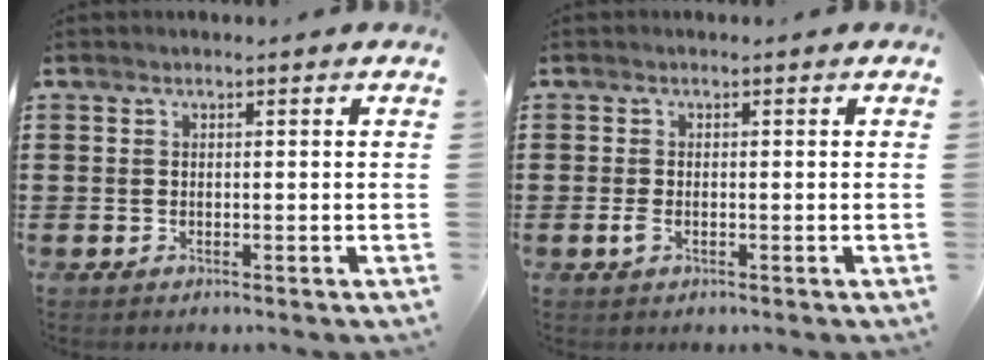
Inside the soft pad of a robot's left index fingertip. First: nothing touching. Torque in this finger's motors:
{"motor_torque": [0.26, 0.24, 0.03, 0.02]}